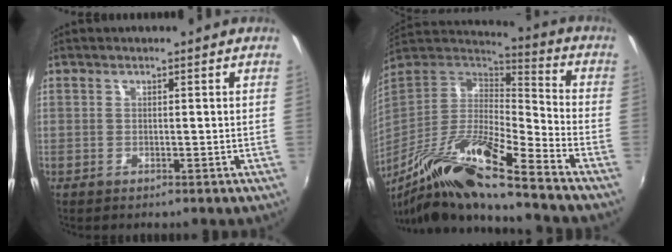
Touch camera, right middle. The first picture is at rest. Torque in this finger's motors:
{"motor_torque": [0.75, -1.39, 0.32, 0.18]}